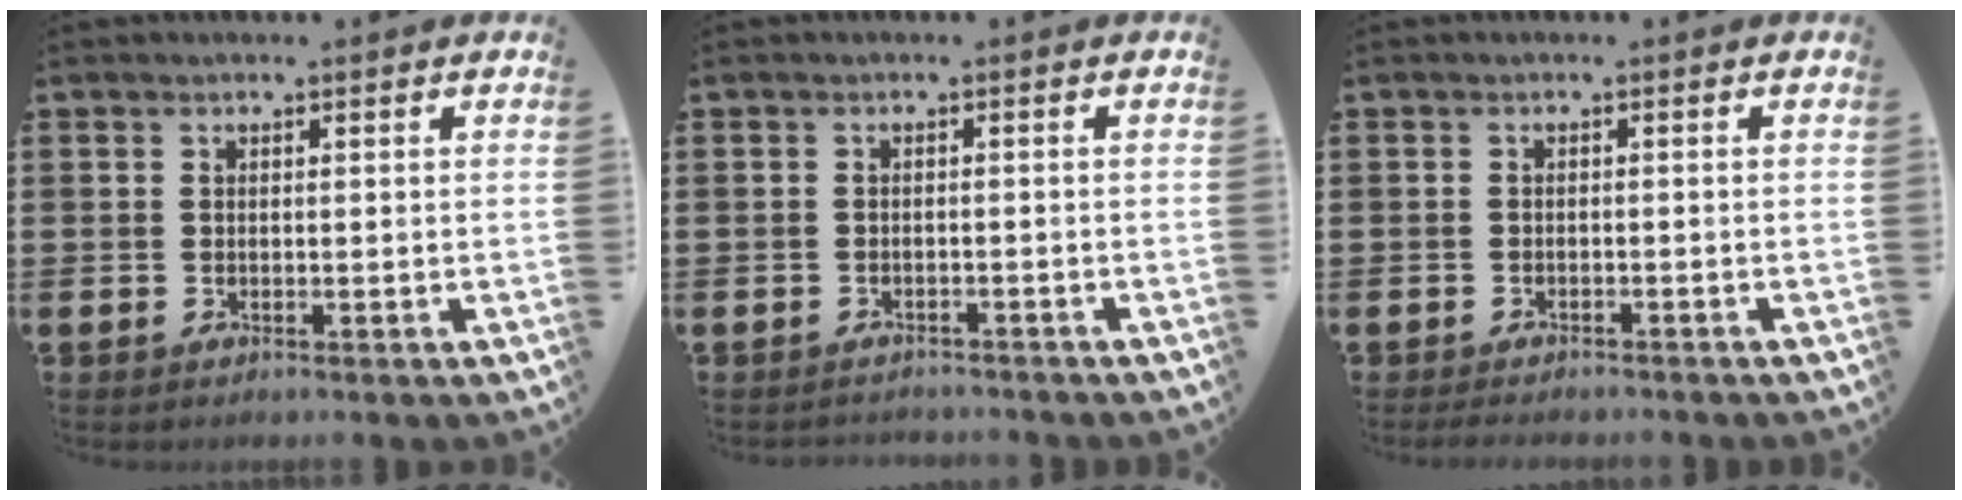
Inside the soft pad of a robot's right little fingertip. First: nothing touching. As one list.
[{"total": 1.0, "force": [-0.8, -0.1, -0.4], "torque": [0.005, 0.001, -0.018]}, {"total": 0.9, "force": [-0.9, -0.1, -0.1], "torque": [0.000, -0.002, -0.017]}]